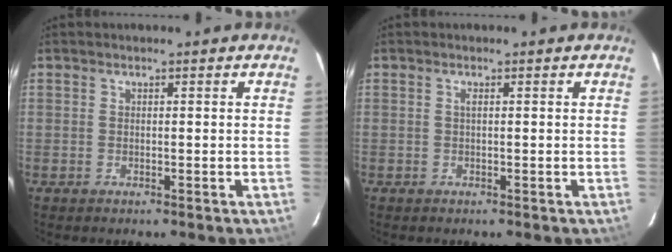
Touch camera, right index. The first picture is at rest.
{"total": 0.5, "force": [0.1, -0.1, 0.5], "torque": [-0.010, 0.002, 0.000]}